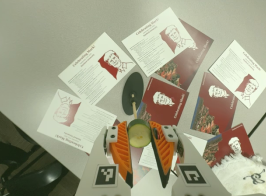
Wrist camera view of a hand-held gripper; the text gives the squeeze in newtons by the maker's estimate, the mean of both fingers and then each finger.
{"total": 10.2, "left": 9.6, "right": 10.8}